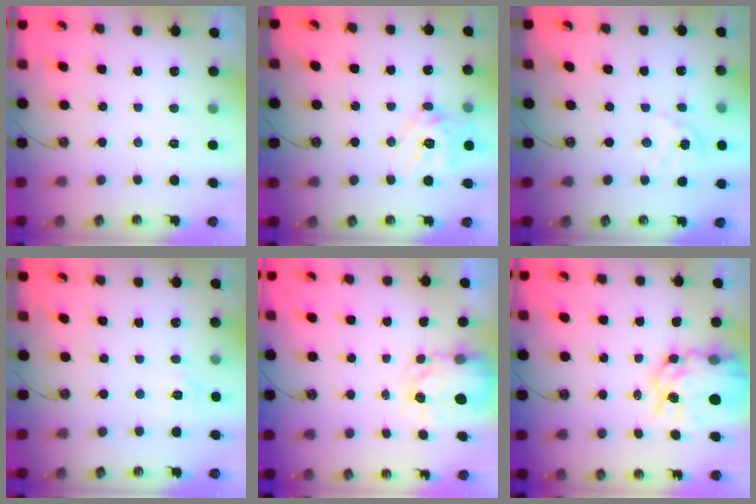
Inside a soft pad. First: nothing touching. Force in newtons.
{"total": 14.2, "press": 14.1, "slide": 1.8}
{"total": 2.5, "press": 2.5, "slide": 0.2}
{"total": 4.9, "press": 4.9, "slide": 0.5}
{"total": 3.4, "press": 3.4, "slide": 0.4}
{"total": 13.7, "press": 13.7, "slide": 1.1}